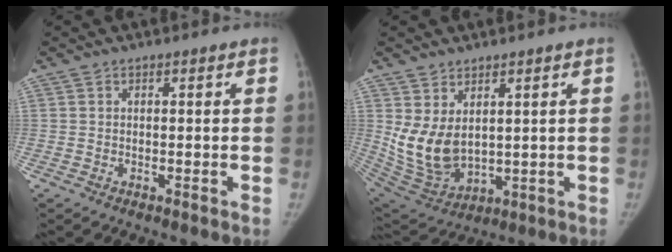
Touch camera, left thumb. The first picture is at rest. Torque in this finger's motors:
{"motor_torque": [0.04, 0.46, 0.66, -0.65, 0.11]}